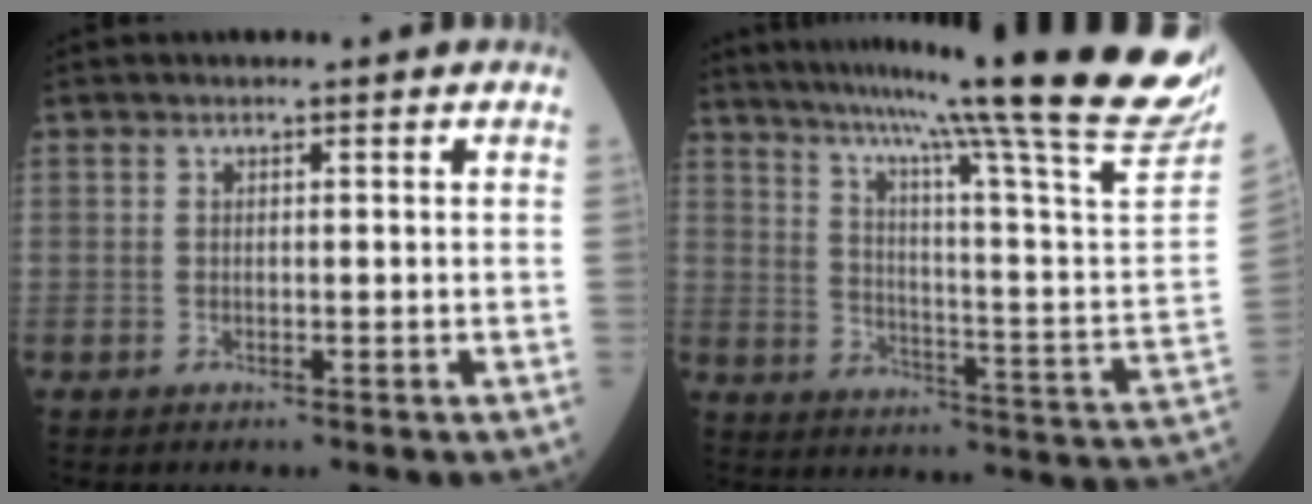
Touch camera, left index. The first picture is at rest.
{"total": 30.6, "force": [24.9, -2.2, 17.7], "torque": [-0.242, -0.089, 0.331]}